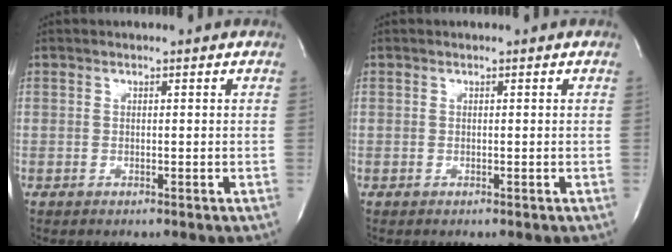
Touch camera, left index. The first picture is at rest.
{"total": 0.0}